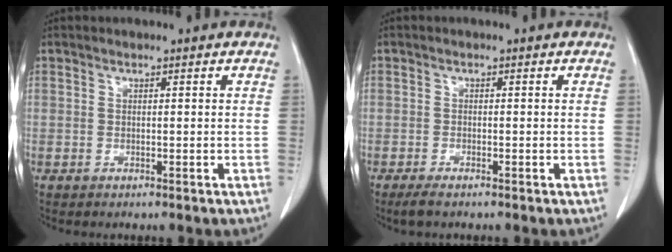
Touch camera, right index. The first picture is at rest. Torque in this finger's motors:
{"motor_torque": [0.15, -0.11, 0.07, 0.03]}